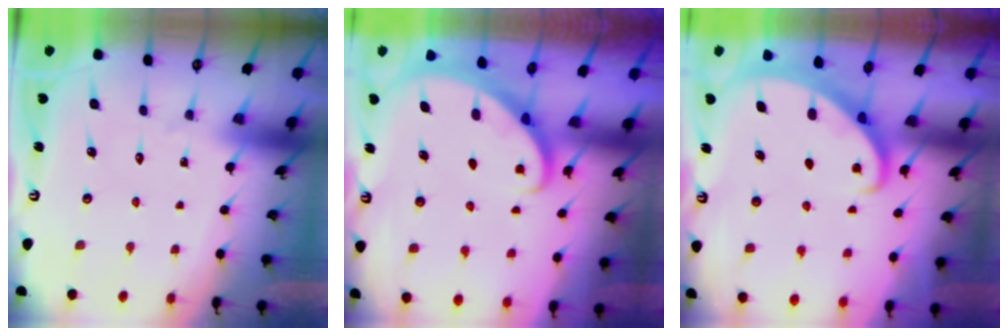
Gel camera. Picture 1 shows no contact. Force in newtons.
{"total": 2.6, "press": 2.6, "slide": 0.2}
{"total": 2.3, "press": 2.3, "slide": 0.3}